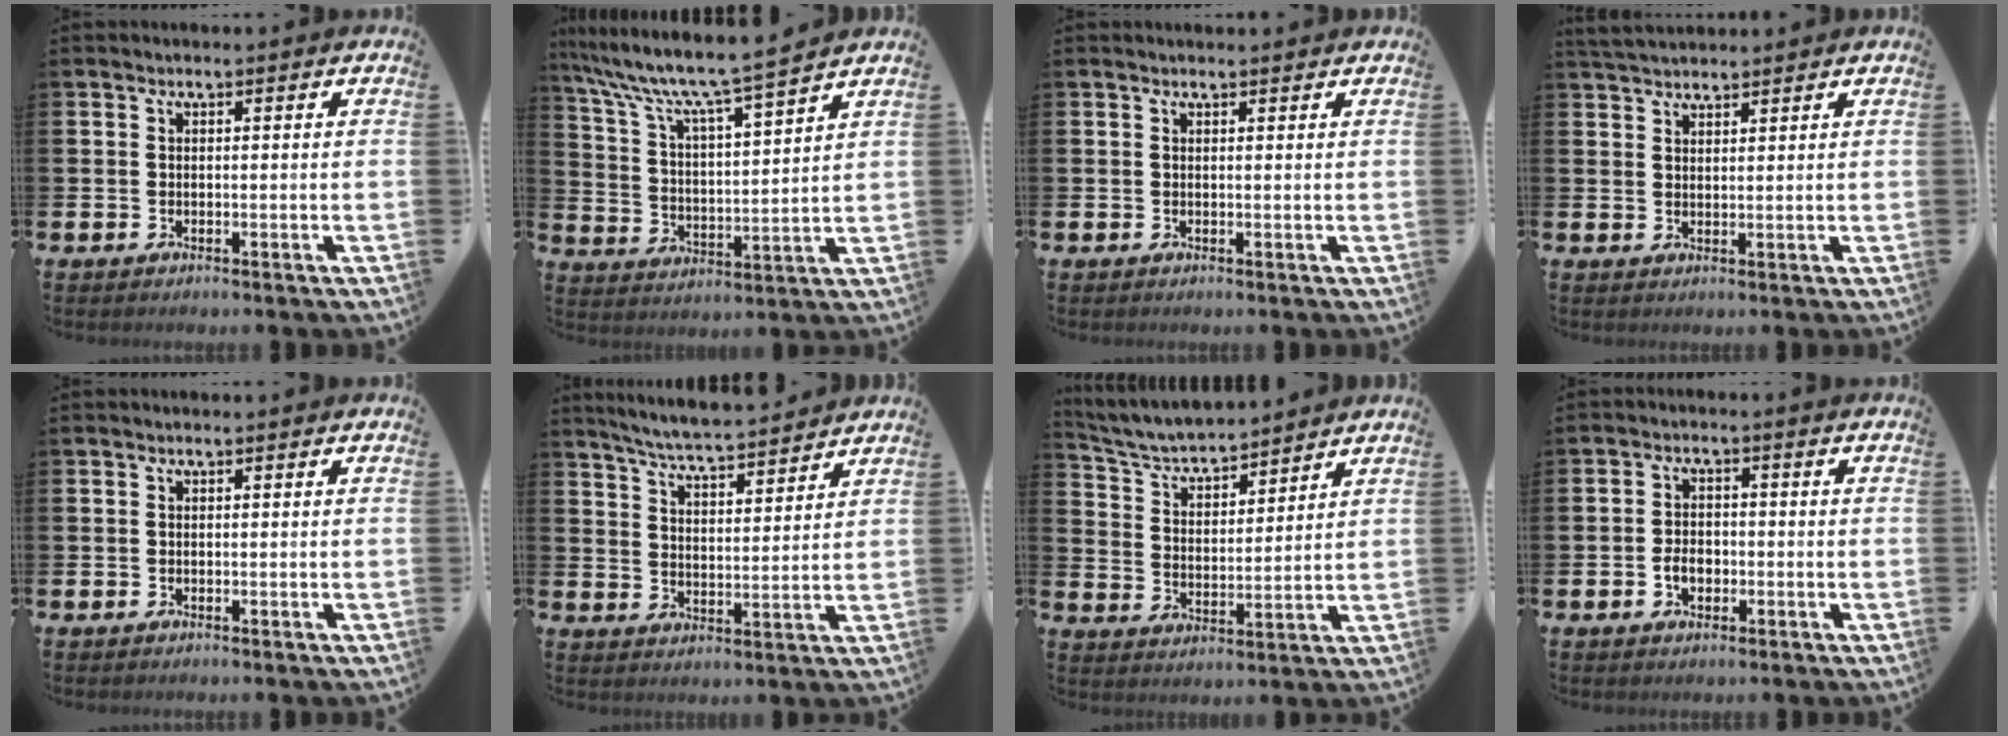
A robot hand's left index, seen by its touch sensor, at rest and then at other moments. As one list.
[{"total": 8.6, "force": [7.8, 0.3, 3.7], "torque": [-0.106, -0.051, 0.129]}, {"total": 0.6, "force": [0.6, 0.1, 0.1], "torque": [0.009, -0.004, 0.008]}, {"total": 3.2, "force": [3.2, 0.6, 0.3], "torque": [-0.010, -0.010, 0.058]}, {"total": 0.0}, {"total": 6.2, "force": [6.1, 0.0, 1.3], "torque": [-0.048, -0.039, 0.108]}, {"total": 5.2, "force": [5.0, 1.0, 1.3], "torque": [-0.049, -0.040, 0.083]}, {"total": 2.8, "force": [-0.9, 1.9, 1.8], "torque": [-0.022, -0.001, -0.022]}]